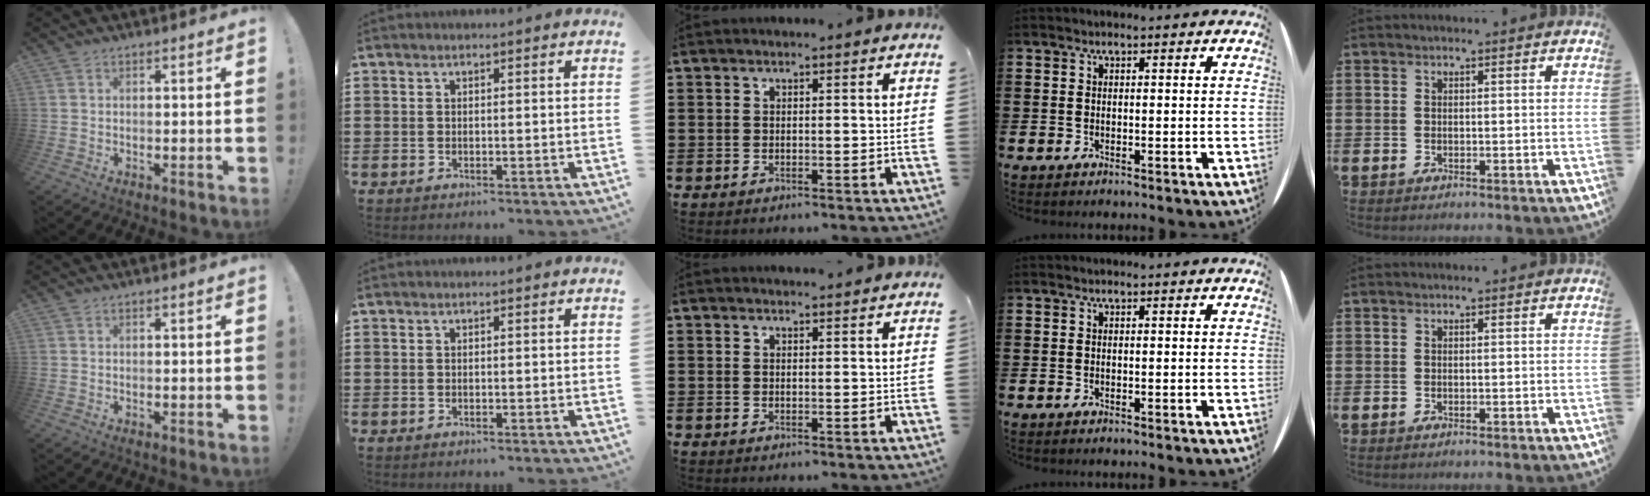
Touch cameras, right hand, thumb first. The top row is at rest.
{"middle": {"total": 0.9, "force": [0.9, 0.0, 0.2], "torque": [0.002, -0.004, 0.015]}}